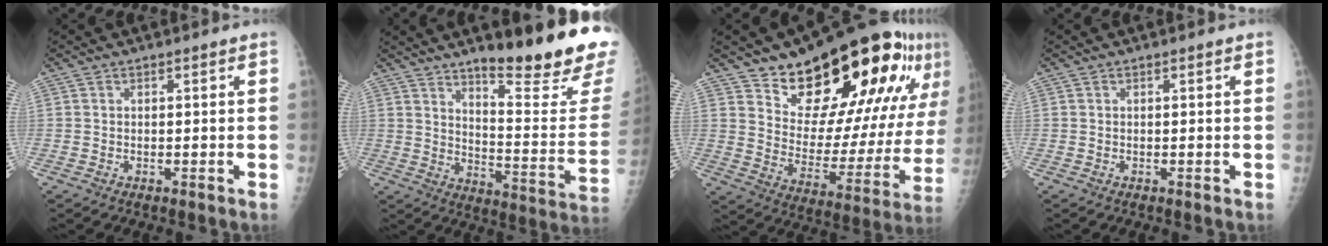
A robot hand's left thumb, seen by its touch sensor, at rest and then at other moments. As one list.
[{"total": 22.4, "force": [15.7, 3.8, 15.5], "torque": [-0.188, -0.107, 0.226]}, {"total": 26.5, "force": [16.9, 11.1, 17.2], "torque": [-0.211, -0.086, 0.253]}, {"total": 0.0}]